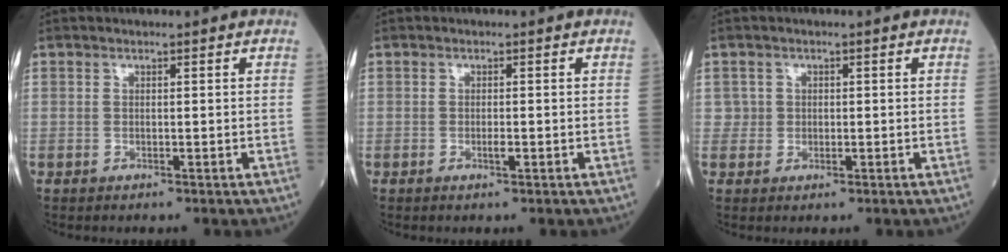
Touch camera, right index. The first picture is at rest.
{"total": 1.2, "force": [-0.4, 0.2, 1.1], "torque": [-0.023, -0.001, -0.007]}
{"total": 1.6, "force": [0.1, 1.6, 0.2], "torque": [0.001, 0.002, 0.000]}